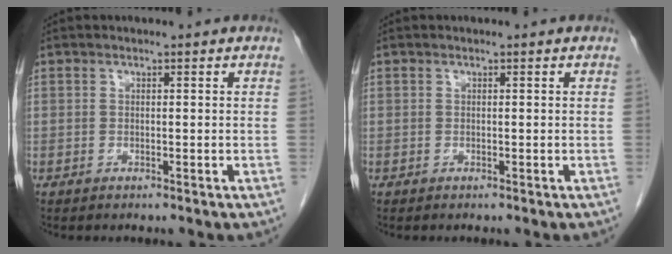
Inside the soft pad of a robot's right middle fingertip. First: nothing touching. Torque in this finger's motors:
{"motor_torque": [0.08, 0.02, -0.02, -0.01]}